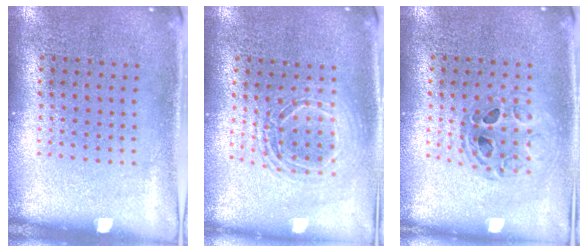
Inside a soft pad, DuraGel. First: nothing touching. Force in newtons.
{"total": 1.7, "press": 1.5, "slide": 0.9}
{"total": 0.9, "press": 0.9, "slide": 0.2}